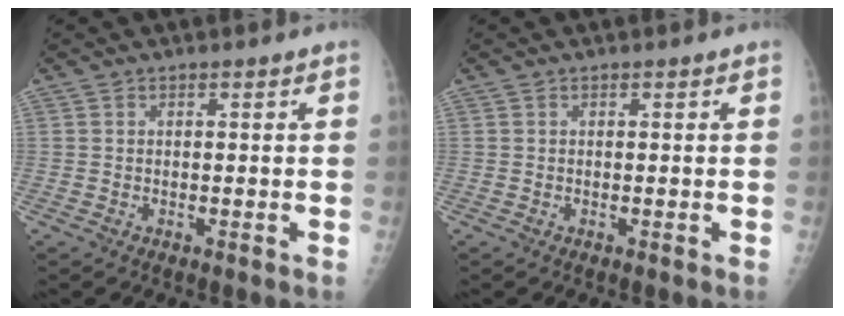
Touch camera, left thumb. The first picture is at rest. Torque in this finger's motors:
{"motor_torque": [0.02, 0.04, 0.01, -0.03, 0.00]}